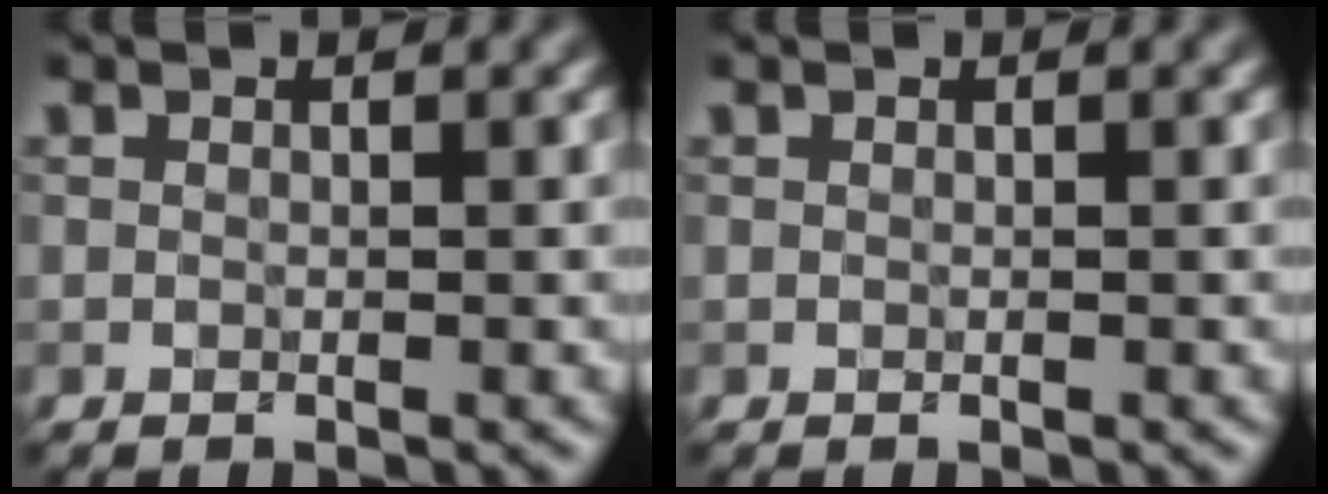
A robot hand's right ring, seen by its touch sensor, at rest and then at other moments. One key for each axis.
{"total": 0.0}